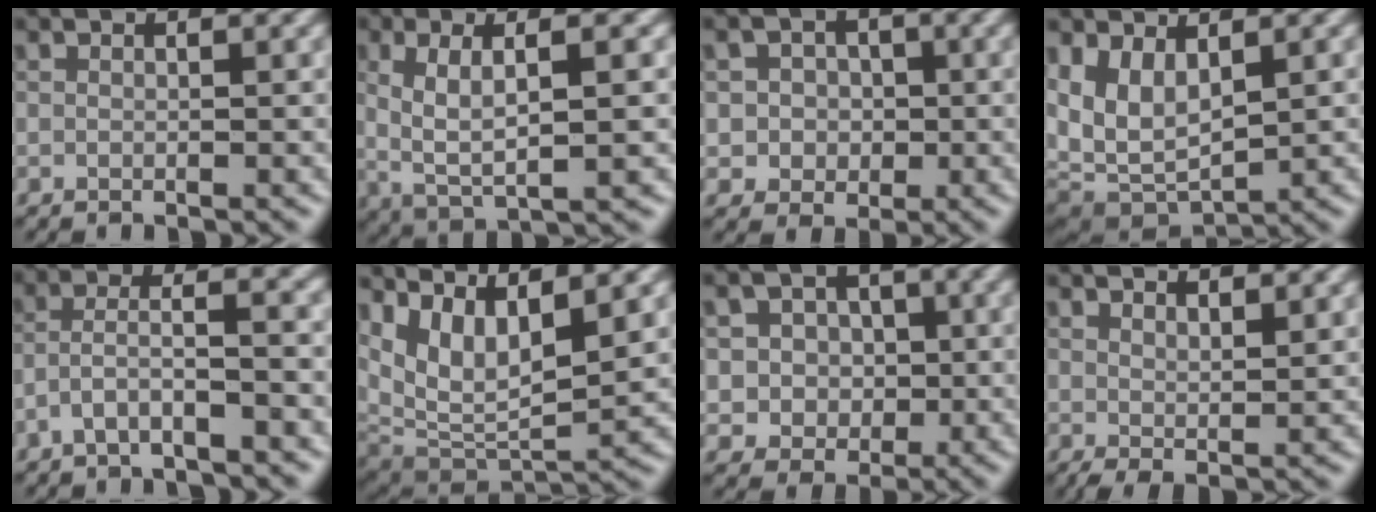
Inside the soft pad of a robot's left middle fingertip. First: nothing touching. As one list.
[{"total": 6.1, "force": [0.6, 1.8, 5.8], "torque": [-0.106, 0.004, 0.013]}, {"total": 3.4, "force": [0.1, 3.3, 1.0], "torque": [-0.002, 0.009, -0.006]}, {"total": 6.6, "force": [0.8, 4.0, 5.2], "torque": [-0.120, -0.013, 0.020]}, {"total": 3.6, "force": [-1.8, 0.9, 3.0], "torque": [-0.062, 0.012, -0.042]}, {"total": 9.5, "force": [4.1, 3.9, 7.6], "torque": [-0.143, -0.005, 0.078]}, {"total": 4.5, "force": [0.5, 4.3, 1.4], "torque": [-0.007, 0.014, 0.000]}, {"total": 3.0, "force": [2.1, 0.9, 1.9], "torque": [-0.034, 0.002, 0.039]}]